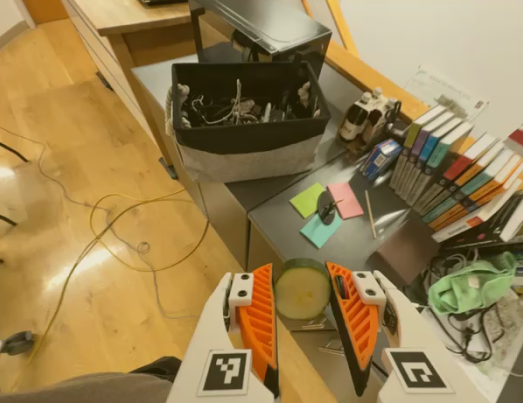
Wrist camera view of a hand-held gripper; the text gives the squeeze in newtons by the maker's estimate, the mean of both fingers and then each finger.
{"total": 10.4, "left": 10.8, "right": 10.0}